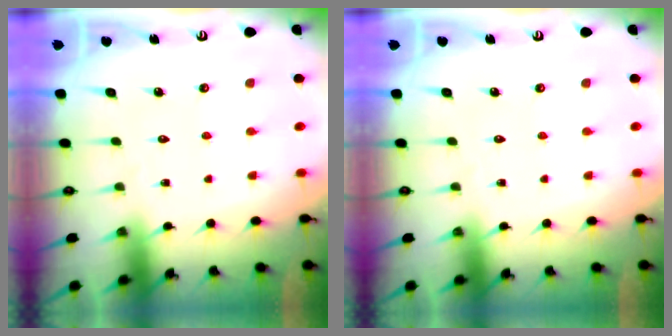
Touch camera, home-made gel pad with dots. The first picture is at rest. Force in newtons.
{"total": 0.0}